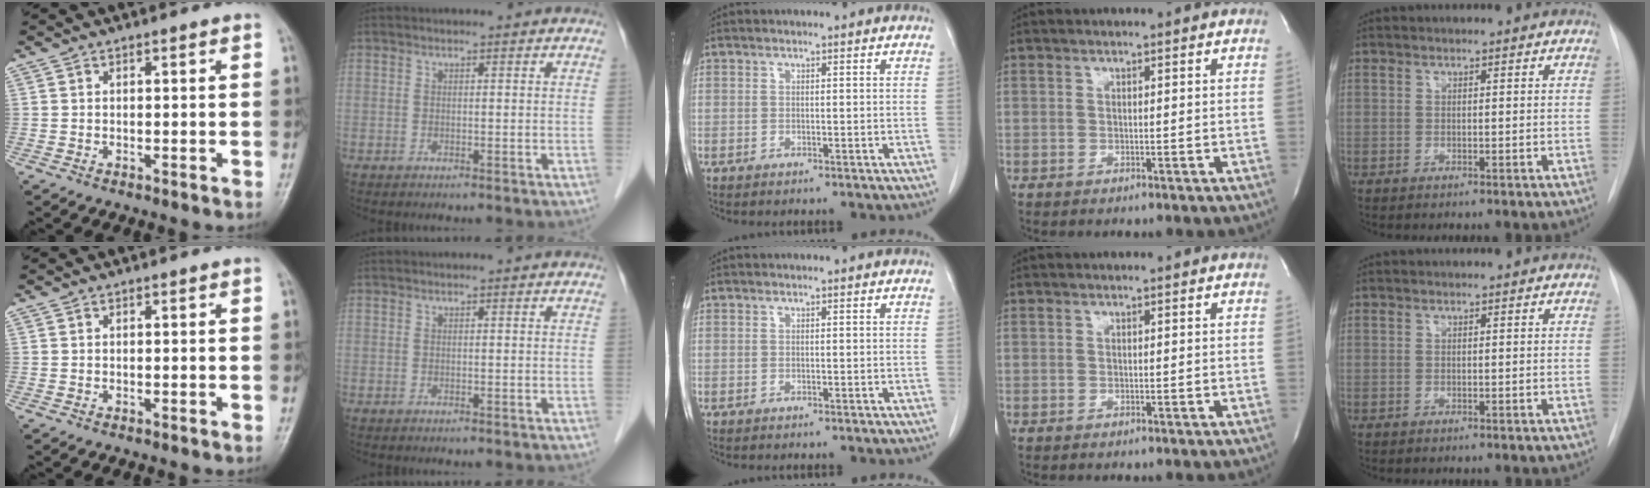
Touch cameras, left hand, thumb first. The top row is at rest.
{}